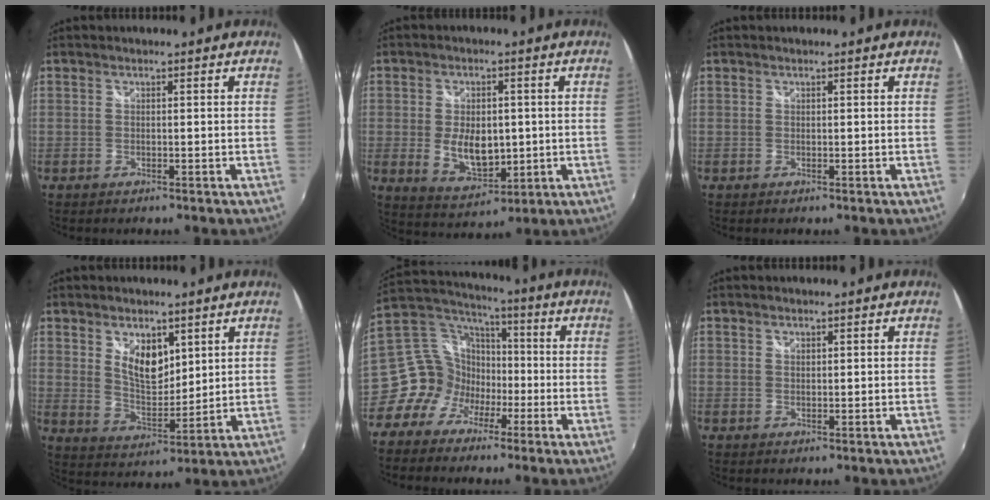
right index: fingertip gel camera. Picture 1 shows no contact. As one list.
[{"total": 9.1, "force": [-0.6, 5.5, 7.2], "torque": [-0.136, -0.010, 0.003]}, {"total": 0.0}, {"total": 8.0, "force": [3.7, 4.3, 5.5], "torque": [-0.091, -0.003, 0.073]}, {"total": 11.0, "force": [-4.5, 9.4, 3.6], "torque": [-0.075, 0.039, -0.087]}, {"total": 0.8, "force": [0.5, 0.6, 0.4], "torque": [-0.003, 0.002, 0.007]}]